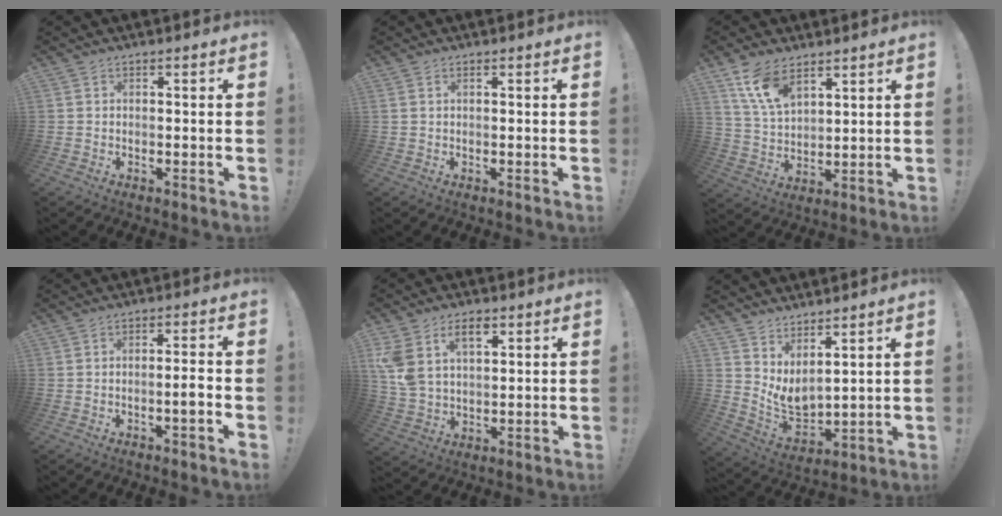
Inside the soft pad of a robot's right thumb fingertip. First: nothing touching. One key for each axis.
{"total": 0.8, "fx": 0.5, "fy": 0.3, "fz": 0.6, "tx": -0.012, "ty": 0.000, "tz": 0.009}
{"total": 11.0, "fx": 7.5, "fy": 5.4, "fz": 6.0, "tx": -0.114, "ty": -0.035, "tz": 0.145}
{"total": 4.2, "fx": -1.7, "fy": 0.0, "fz": 3.9, "tx": -0.060, "ty": -0.002, "tz": -0.028}
{"total": 10.4, "fx": 5.5, "fy": 6.3, "fz": 6.3, "tx": -0.123, "ty": -0.020, "tz": 0.101}
{"total": 6.4, "fx": 4.4, "fy": 2.9, "fz": 3.7, "tx": -0.078, "ty": -0.055, "tz": 0.090}